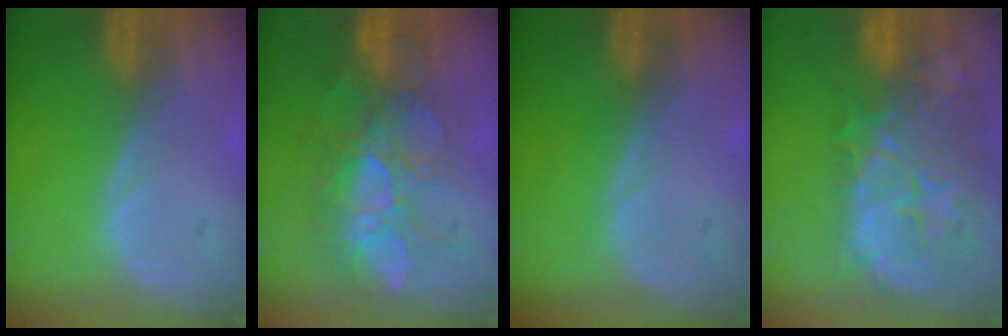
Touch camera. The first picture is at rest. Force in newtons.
{"total": 8.8, "press": 8.7, "slide": 1.5}
{"total": 0.0}
{"total": 15.0, "press": 11.9, "slide": 9.0}